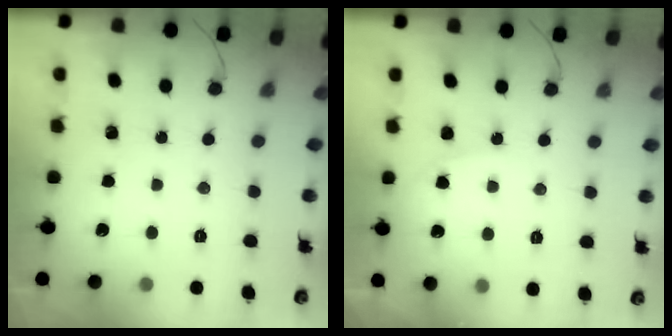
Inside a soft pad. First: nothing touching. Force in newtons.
{"total": 5.0, "press": 4.9, "slide": 0.7}